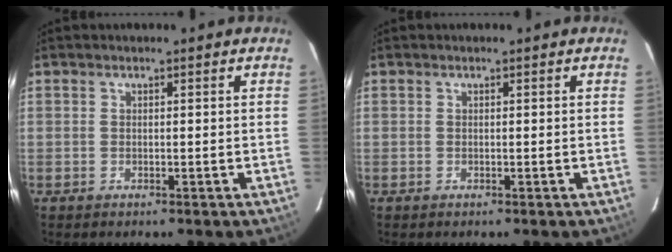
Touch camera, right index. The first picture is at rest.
{"total": 0.0}